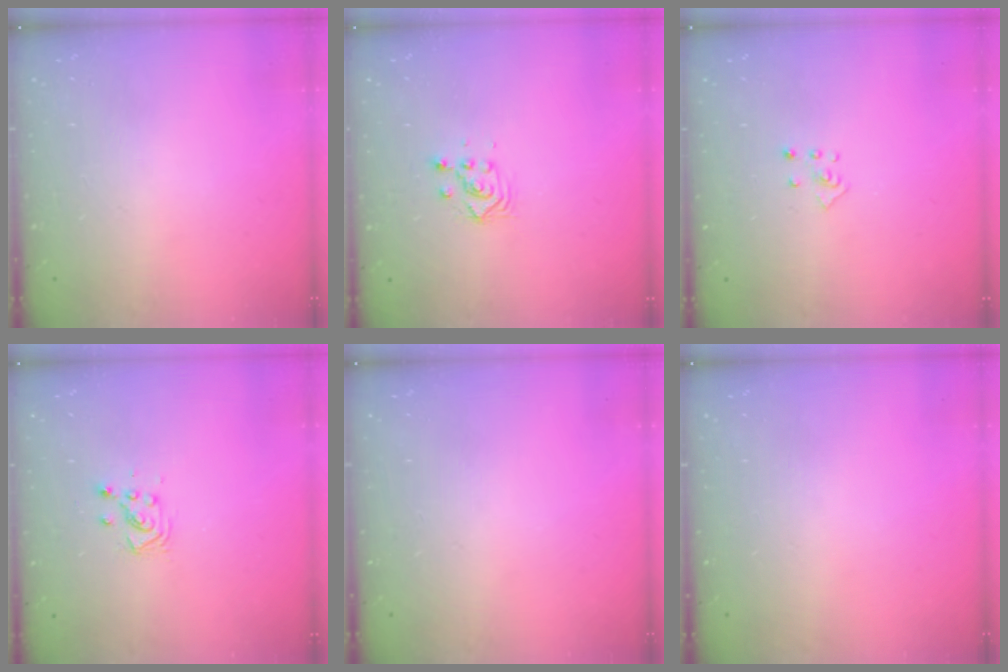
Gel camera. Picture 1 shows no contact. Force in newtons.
{"total": 2.8, "press": 2.8, "slide": 0.1}
{"total": 3.9, "press": 3.9, "slide": 0.2}
{"total": 4.0, "press": 4.0, "slide": 0.4}
{"total": 0.0}
{"total": 0.0}